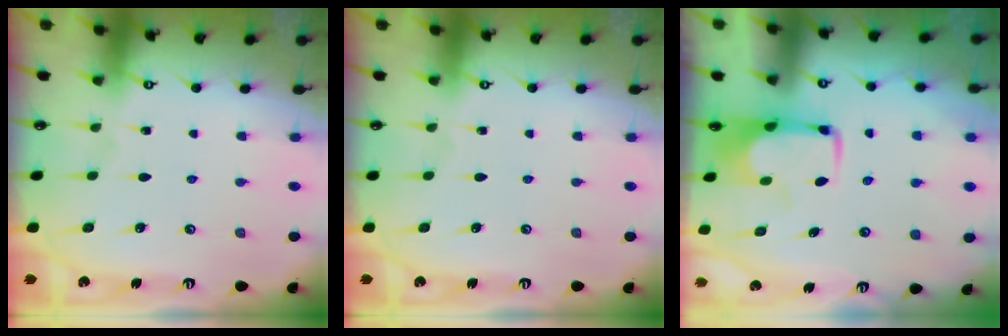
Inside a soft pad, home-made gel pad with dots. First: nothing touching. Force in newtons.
{"total": 0.0}
{"total": 1.6, "press": 1.5, "slide": 0.4}